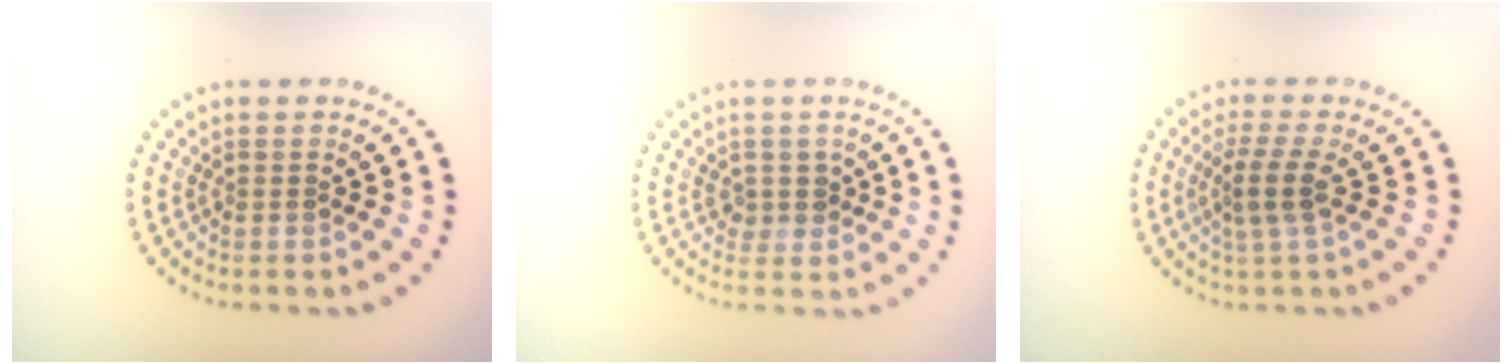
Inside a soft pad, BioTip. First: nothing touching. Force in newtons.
{"total": 1.6, "press": 1.4, "slide": 0.8}
{"total": 2.8, "press": 2.2, "slide": 1.8}